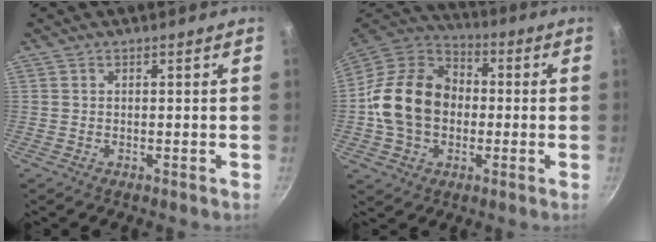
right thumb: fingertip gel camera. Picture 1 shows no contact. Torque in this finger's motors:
{"motor_torque": [1.35, 2.89, 1.00, -1.38, 0.40]}